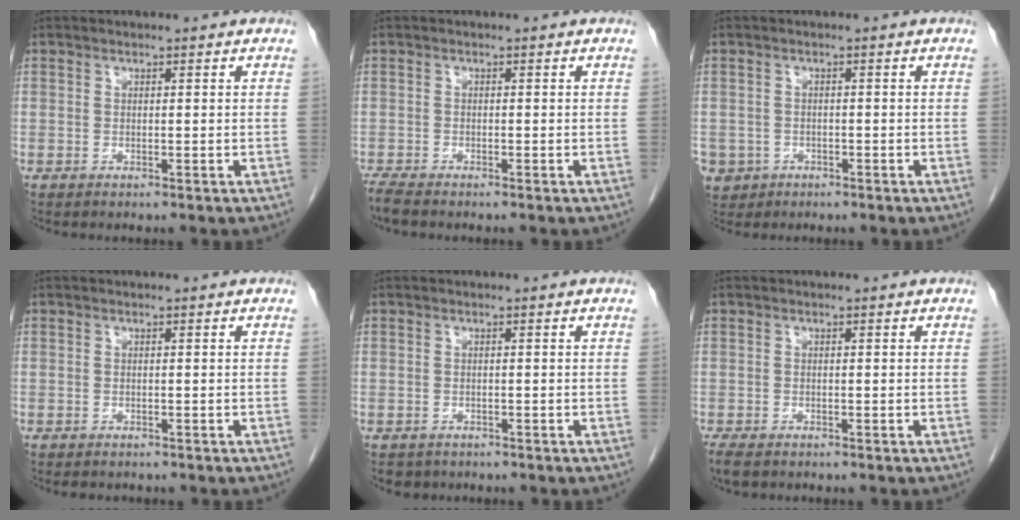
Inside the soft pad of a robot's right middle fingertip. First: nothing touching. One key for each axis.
{"total": 2.1, "fx": -1.9, "fy": 0.1, "fz": 0.8, "tx": -0.023, "ty": -0.009, "tz": -0.038}
{"total": 5.1, "fx": -2.5, "fy": 4.3, "fz": 1.0, "tx": -0.020, "ty": 0.005, "tz": -0.036}
{"total": 2.3, "fx": -2.0, "fy": 0.9, "fz": 0.7, "tx": -0.011, "ty": -0.005, "tz": -0.023}
{"total": 2.1, "fx": -1.6, "fy": 1.3, "fz": 0.2, "tx": -0.011, "ty": 0.000, "tz": -0.023}
{"total": 2.9, "fx": -2.2, "fy": 1.2, "fz": 1.5, "tx": -0.031, "ty": -0.008, "tz": -0.034}